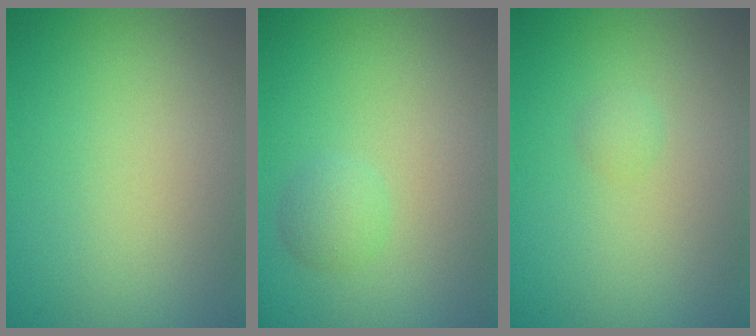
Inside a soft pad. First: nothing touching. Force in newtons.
{"total": 1.5, "press": 1.5, "slide": 0.1}
{"total": 0.7, "press": 0.7, "slide": 0.0}